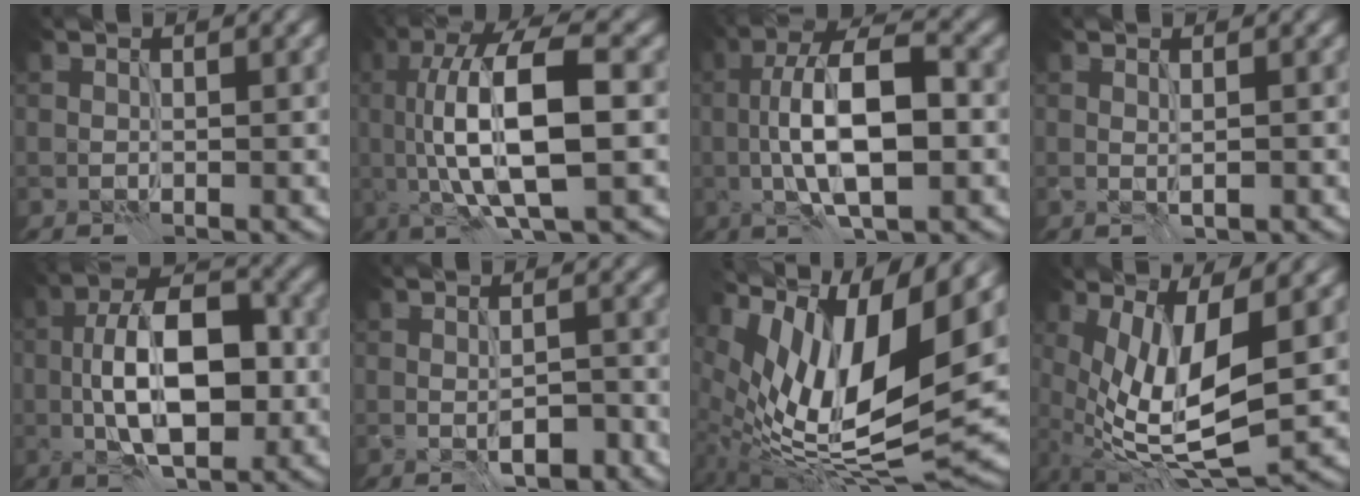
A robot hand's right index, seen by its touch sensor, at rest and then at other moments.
{"total": 11.1, "force": [0.4, 3.9, 10.4], "torque": [-0.183, 0.006, 0.005]}
{"total": 9.9, "force": [-1.5, 3.4, 9.2], "torque": [-0.154, 0.017, -0.032]}
{"total": 0.8, "force": [0.0, 0.0, 0.8], "torque": [-0.014, -0.001, 0.003]}
{"total": 10.0, "force": [-1.8, 4.5, 8.7], "torque": [-0.142, 0.014, -0.037]}
{"total": 2.9, "force": [-1.4, 0.9, 2.3], "torque": [-0.035, -0.002, -0.018]}
{"total": 13.7, "force": [4.5, 5.1, 11.8], "torque": [-0.234, 0.003, 0.088]}
{"total": 10.0, "force": [-0.7, 3.5, 9.4], "torque": [-0.187, -0.015, -0.010]}